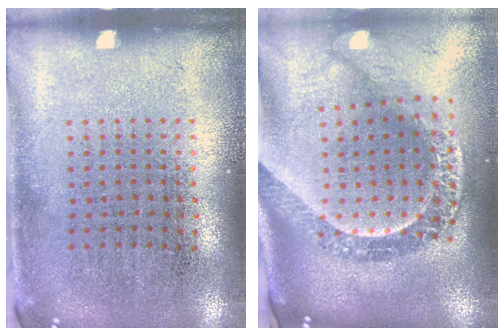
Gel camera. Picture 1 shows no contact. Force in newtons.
{"total": 3.0, "press": 2.4, "slide": 1.9}